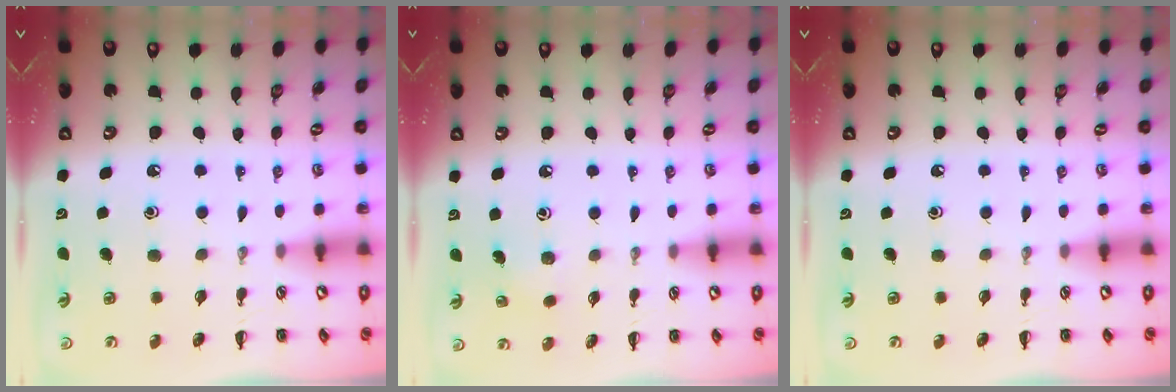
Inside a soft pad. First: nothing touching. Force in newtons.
{"total": 3.9, "press": 3.7, "slide": 1.3}
{"total": 0.0}